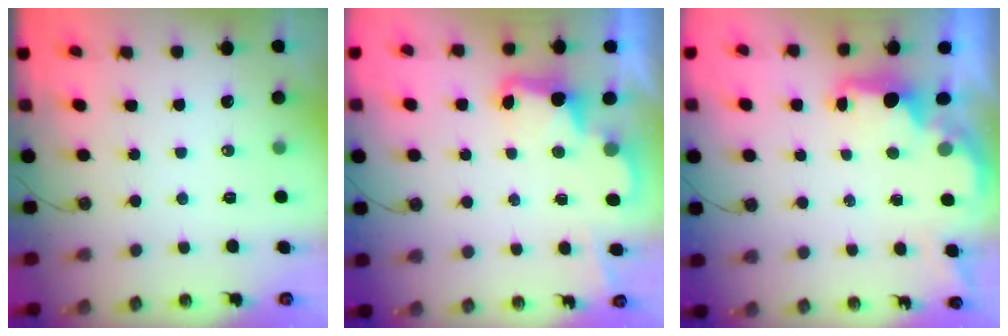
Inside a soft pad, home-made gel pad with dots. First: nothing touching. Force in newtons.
{"total": 3.2, "press": 3.1, "slide": 0.7}
{"total": 1.9, "press": 1.8, "slide": 0.7}